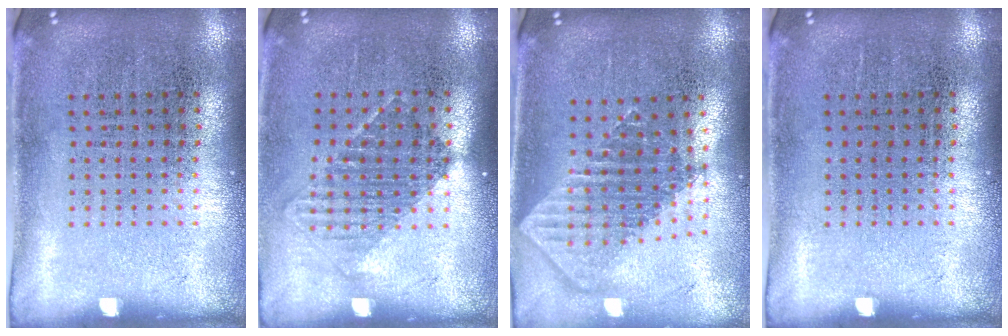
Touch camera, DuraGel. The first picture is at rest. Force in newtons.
{"total": 1.3, "press": 1.1, "slide": 0.7}
{"total": 1.9, "press": 1.5, "slide": 1.1}
{"total": 0.0}